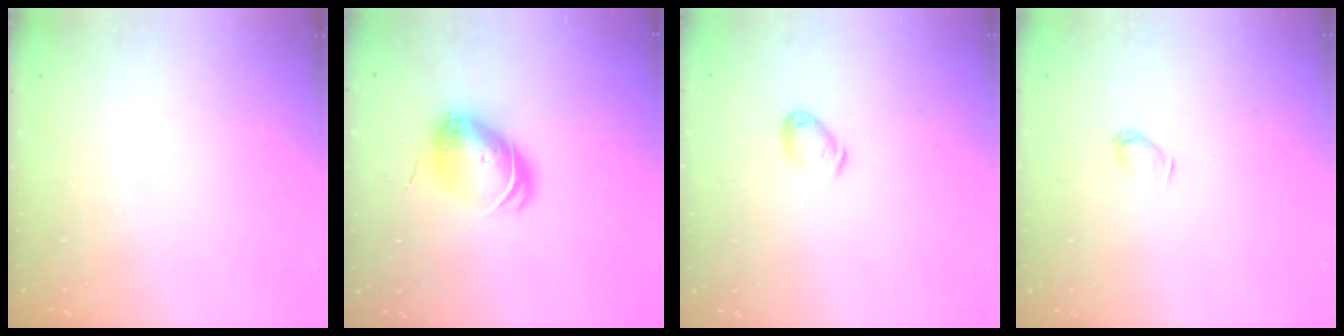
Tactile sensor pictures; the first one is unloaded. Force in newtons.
{"total": 8.5, "press": 8.4, "slide": 1.1}
{"total": 6.2, "press": 6.1, "slide": 1.2}
{"total": 3.2, "press": 3.2, "slide": 0.5}